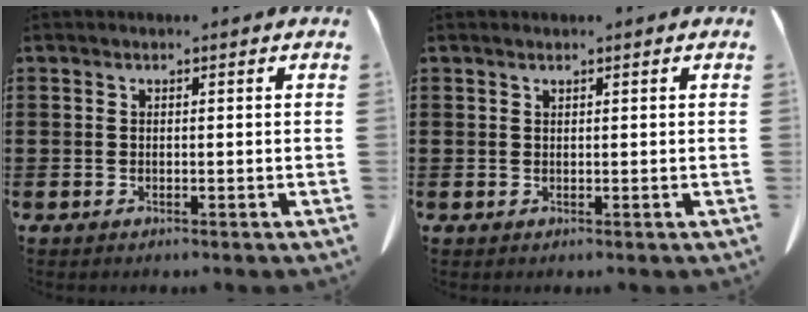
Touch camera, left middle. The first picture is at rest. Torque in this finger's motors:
{"motor_torque": [0.06, 0.12, -0.05, 0.02]}